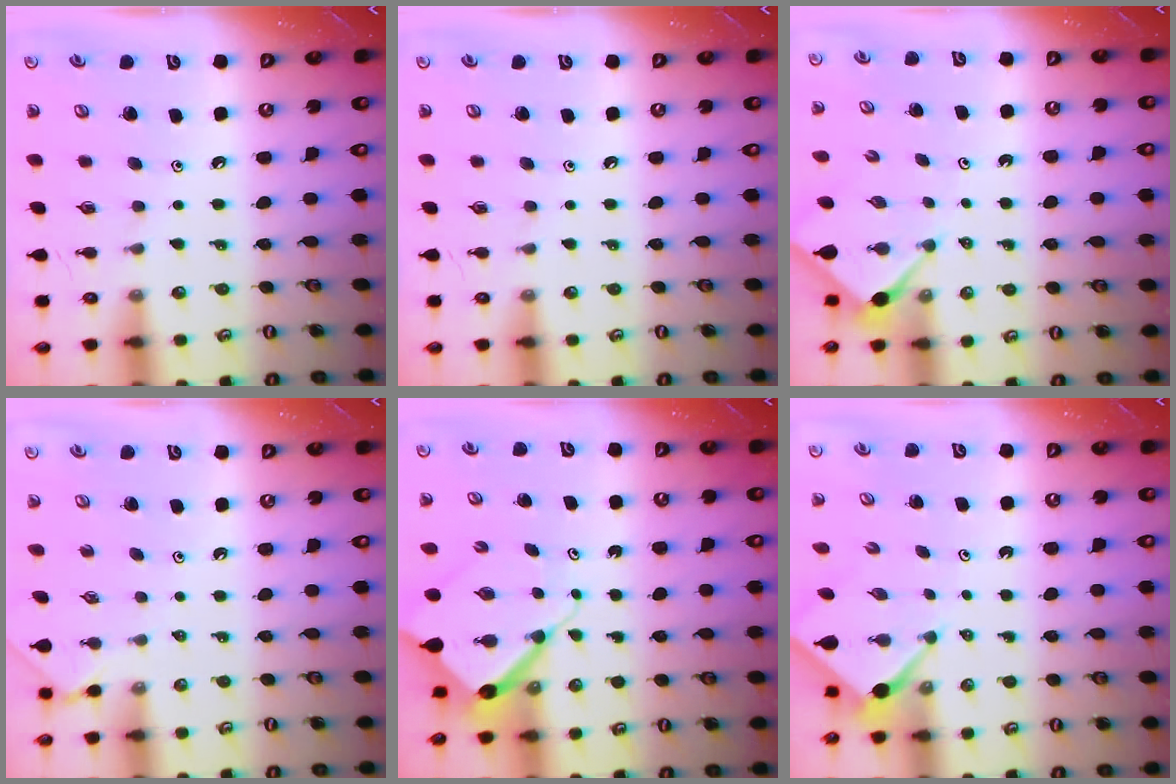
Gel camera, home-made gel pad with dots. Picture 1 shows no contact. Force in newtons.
{"total": 0.0}
{"total": 2.8, "press": 2.8, "slide": 0.4}
{"total": 1.4, "press": 1.4, "slide": 0.2}
{"total": 8.7, "press": 8.6, "slide": 0.7}
{"total": 2.5, "press": 2.5, "slide": 0.3}